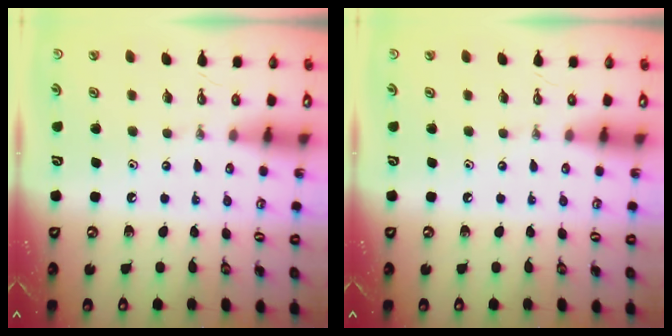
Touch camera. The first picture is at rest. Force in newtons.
{"total": 0.0}